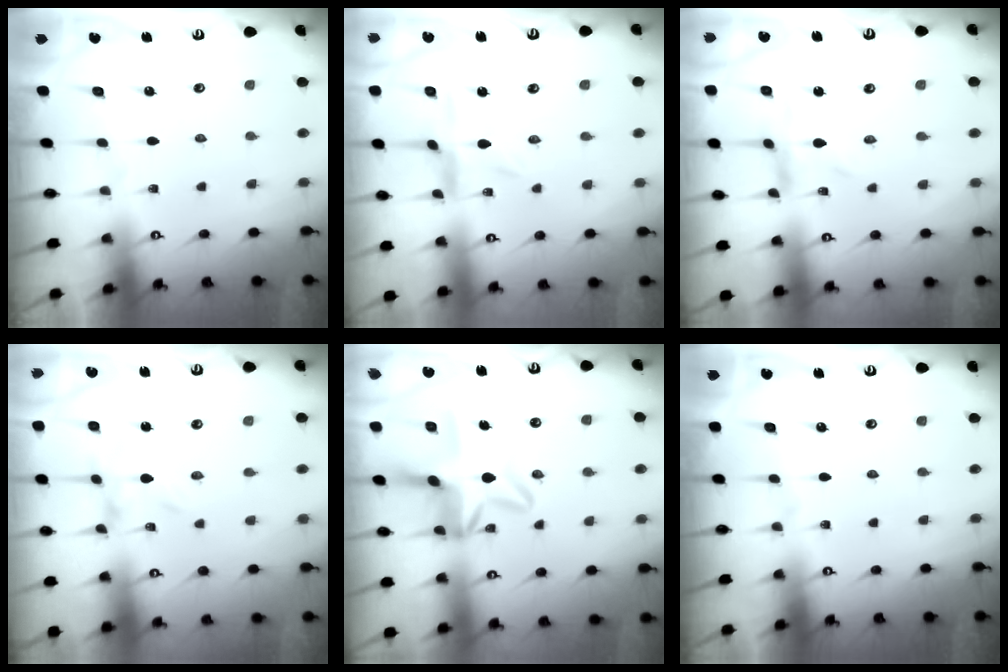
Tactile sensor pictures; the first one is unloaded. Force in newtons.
{"total": 3.6, "press": 3.6, "slide": 0.3}
{"total": 0.7, "press": 0.7, "slide": 0.2}
{"total": 0.0}
{"total": 10.3, "press": 10.2, "slide": 1.1}
{"total": 0.0}